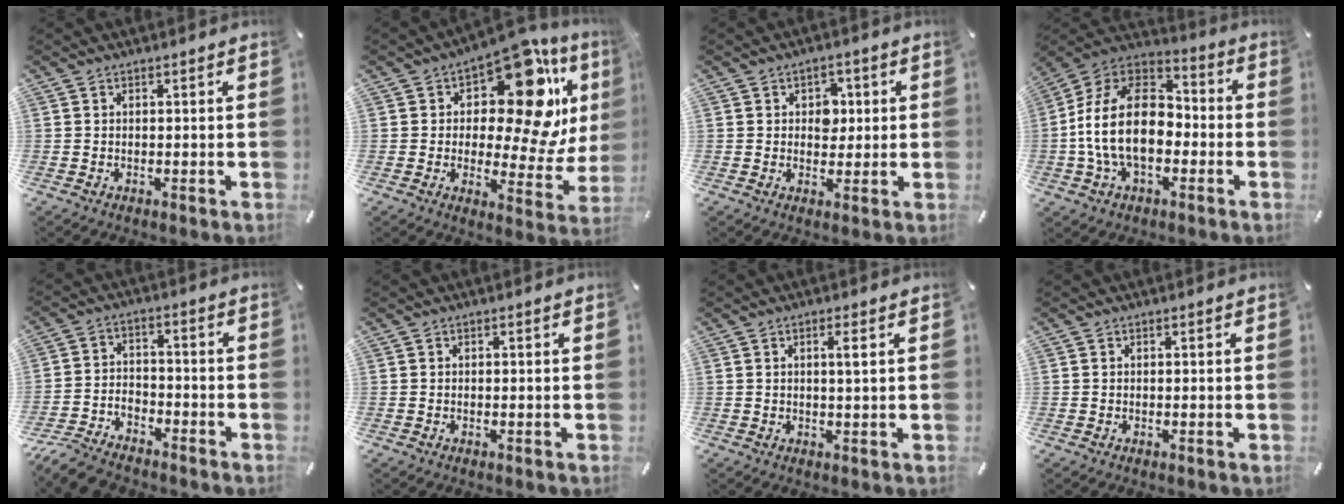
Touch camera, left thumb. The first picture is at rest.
{"total": 19.3, "force": [8.9, 8.5, 14.9], "torque": [-0.211, -0.078, 0.140]}
{"total": 4.6, "force": [0.6, 3.8, 2.4], "torque": [-0.021, -0.003, 0.003]}
{"total": 19.1, "force": [-3.4, 12.5, 14.0], "torque": [-0.283, 0.029, -0.062]}
{"total": 8.2, "force": [-7.3, 2.9, 2.4], "torque": [-0.047, 0.034, -0.142]}
{"total": 0.0}
{"total": 2.4, "force": [0.7, 0.1, 2.3], "torque": [-0.048, 0.000, 0.009]}
{"total": 0.0}